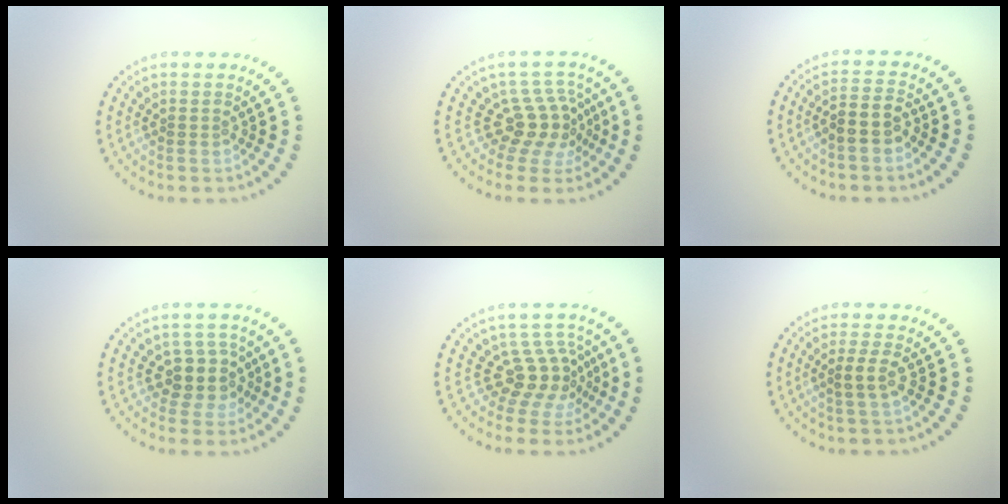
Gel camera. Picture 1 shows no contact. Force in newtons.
{"total": 3.4, "press": 2.6, "slide": 2.2}
{"total": 2.4, "press": 2.1, "slide": 1.1}
{"total": 3.0, "press": 2.5, "slide": 1.6}
{"total": 3.7, "press": 2.6, "slide": 2.5}
{"total": 1.7, "press": 1.5, "slide": 0.8}